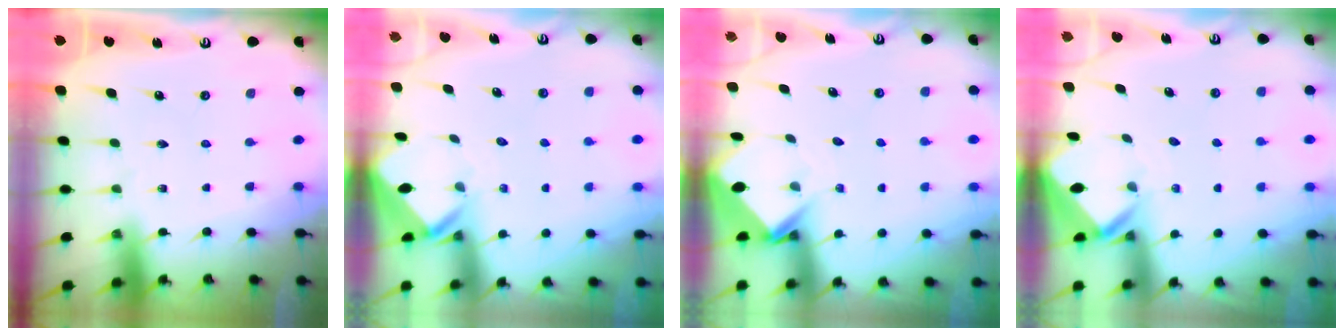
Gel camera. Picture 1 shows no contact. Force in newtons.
{"total": 2.7, "press": 2.7, "slide": 0.2}
{"total": 3.9, "press": 3.9, "slide": 0.3}
{"total": 2.8, "press": 2.8, "slide": 0.2}